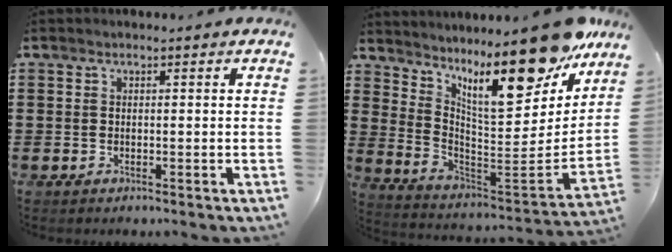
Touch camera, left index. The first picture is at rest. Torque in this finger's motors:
{"motor_torque": [1.22, -0.92, 1.05, 0.21]}